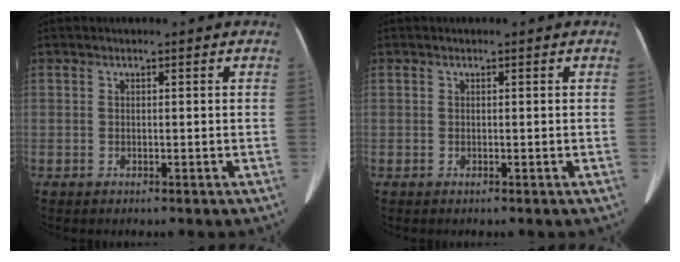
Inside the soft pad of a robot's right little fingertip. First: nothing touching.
{"total": 0.0}